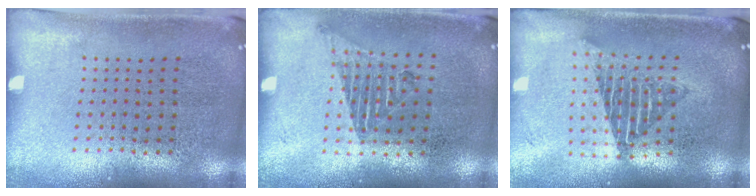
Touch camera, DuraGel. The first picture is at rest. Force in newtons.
{"total": 1.0, "press": 0.9, "slide": 0.4}
{"total": 1.6, "press": 1.4, "slide": 0.9}